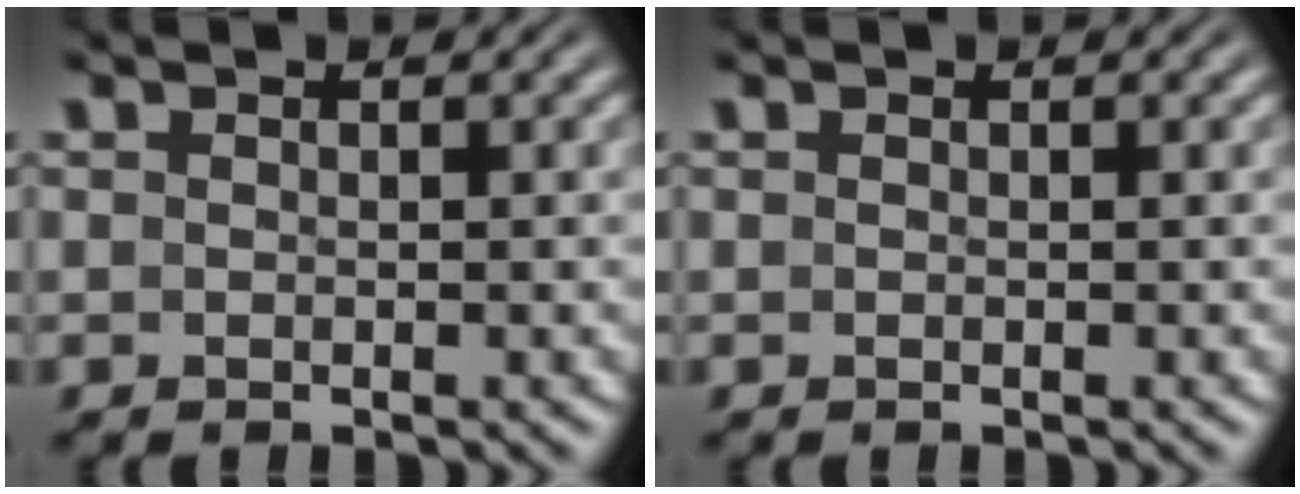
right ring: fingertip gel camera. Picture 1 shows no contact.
{"total": 0.0}